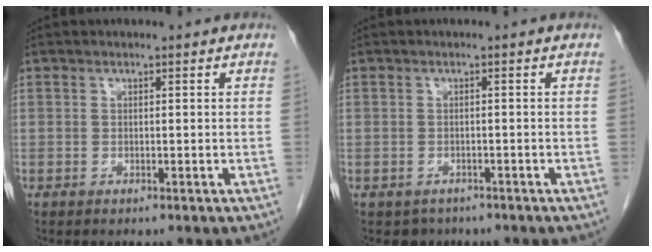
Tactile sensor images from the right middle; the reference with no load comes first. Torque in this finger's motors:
{"motor_torque": [-0.58, -0.07, -0.05, -0.02]}